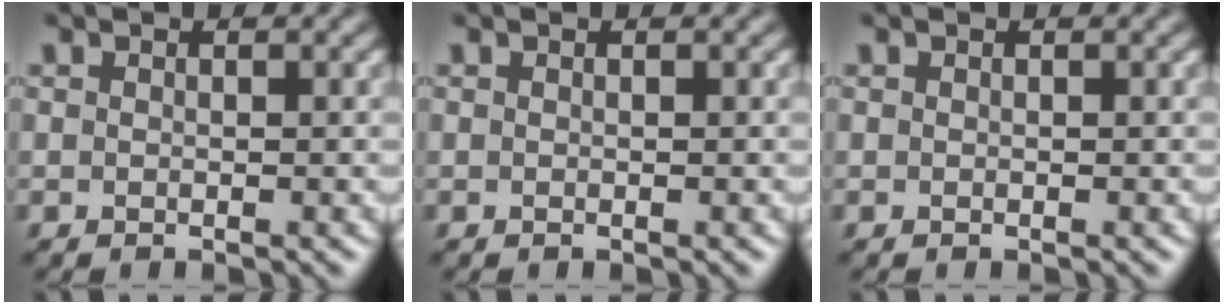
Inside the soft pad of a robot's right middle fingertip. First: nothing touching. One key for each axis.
{"total": 0.0}
{"total": 0.0}